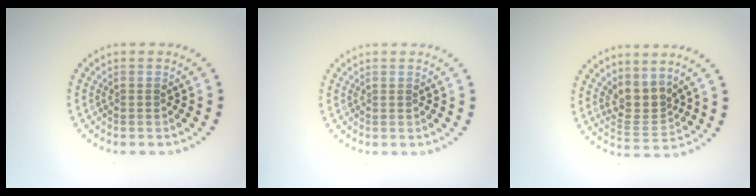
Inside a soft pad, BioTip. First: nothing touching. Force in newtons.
{"total": 0.0}
{"total": 3.0, "press": 2.4, "slide": 1.9}